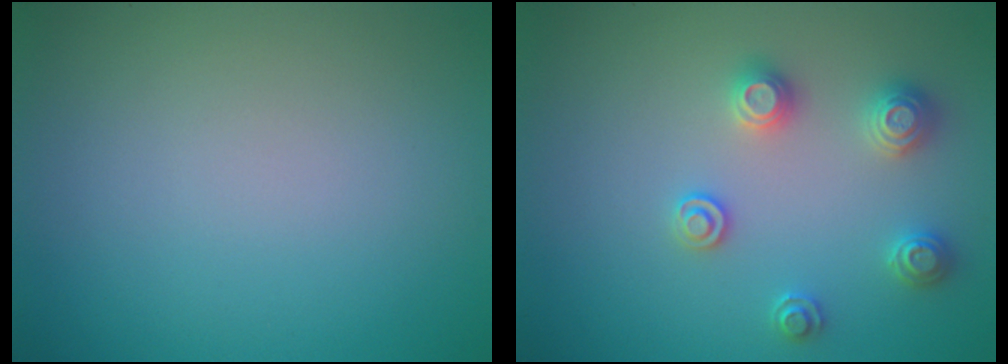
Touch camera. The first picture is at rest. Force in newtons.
{"total": 2.8, "press": 2.8, "slide": 0.5}